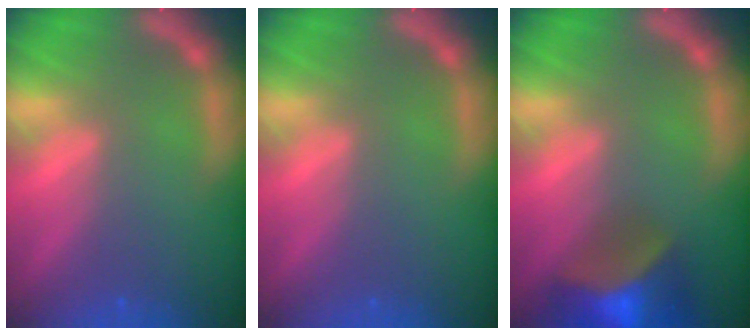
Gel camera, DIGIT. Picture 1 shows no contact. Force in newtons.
{"total": 0.0}
{"total": 9.9}